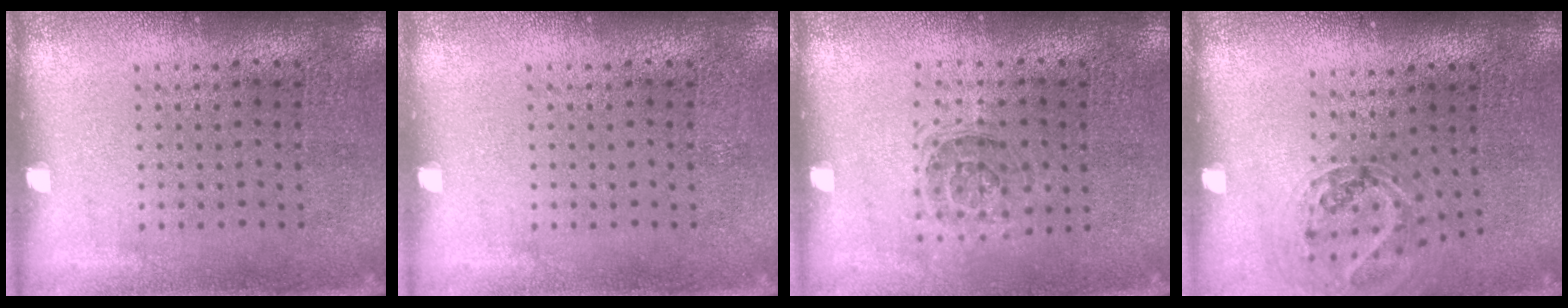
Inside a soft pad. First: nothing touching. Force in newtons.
{"total": 0.0}
{"total": 1.1, "press": 1.0, "slide": 0.6}
{"total": 1.1, "press": 1.1, "slide": 0.3}